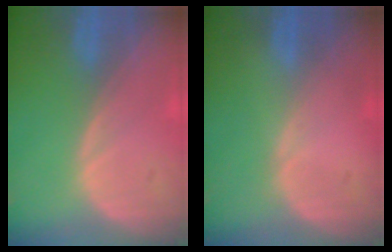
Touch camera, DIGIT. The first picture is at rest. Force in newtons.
{"total": 0.0}